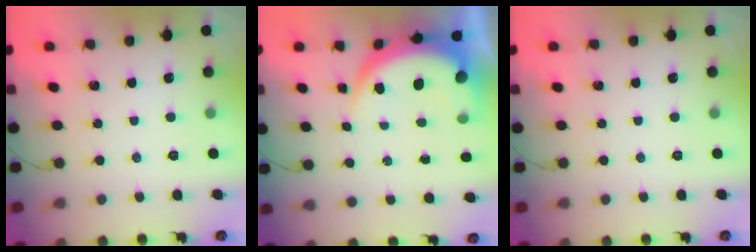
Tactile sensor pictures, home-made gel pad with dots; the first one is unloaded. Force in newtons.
{"total": 8.2, "press": 8.1, "slide": 1.1}
{"total": 0.0}